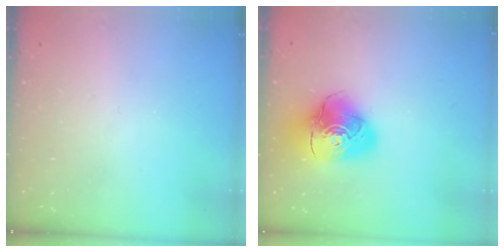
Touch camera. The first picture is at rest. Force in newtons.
{"total": 15.7, "press": 15.5, "slide": 2.0}